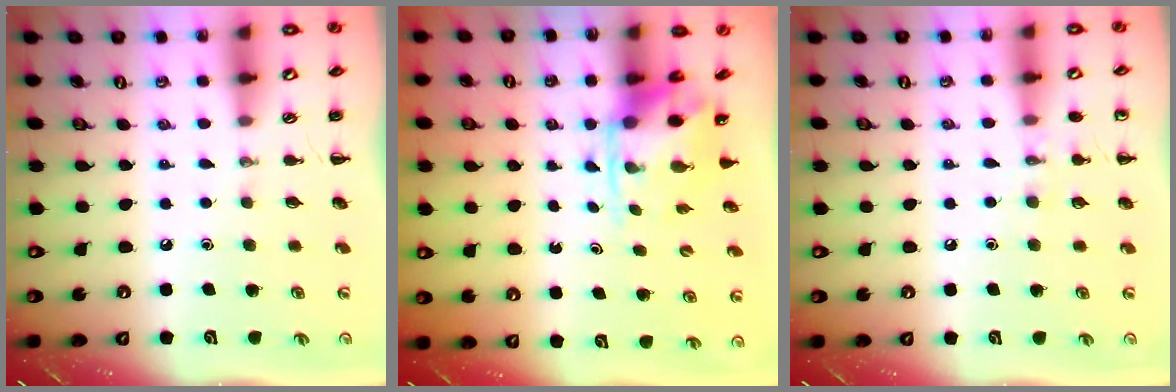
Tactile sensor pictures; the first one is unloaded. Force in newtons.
{"total": 4.0, "press": 3.8, "slide": 1.0}
{"total": 6.7, "press": 6.6, "slide": 1.6}